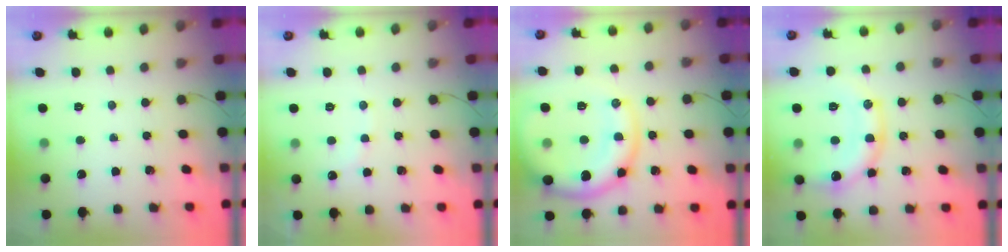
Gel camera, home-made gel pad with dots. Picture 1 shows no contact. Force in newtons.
{"total": 5.8, "press": 5.7, "slide": 1.1}
{"total": 15.8, "press": 15.6, "slide": 2.6}
{"total": 14.0, "press": 13.9, "slide": 1.9}